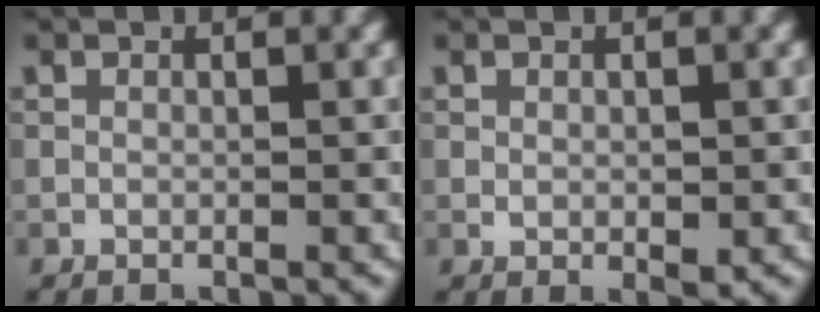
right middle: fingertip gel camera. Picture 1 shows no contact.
{"total": 1.3, "force": [-0.1, 0.7, 1.1], "torque": [-0.018, -0.002, 0.002]}